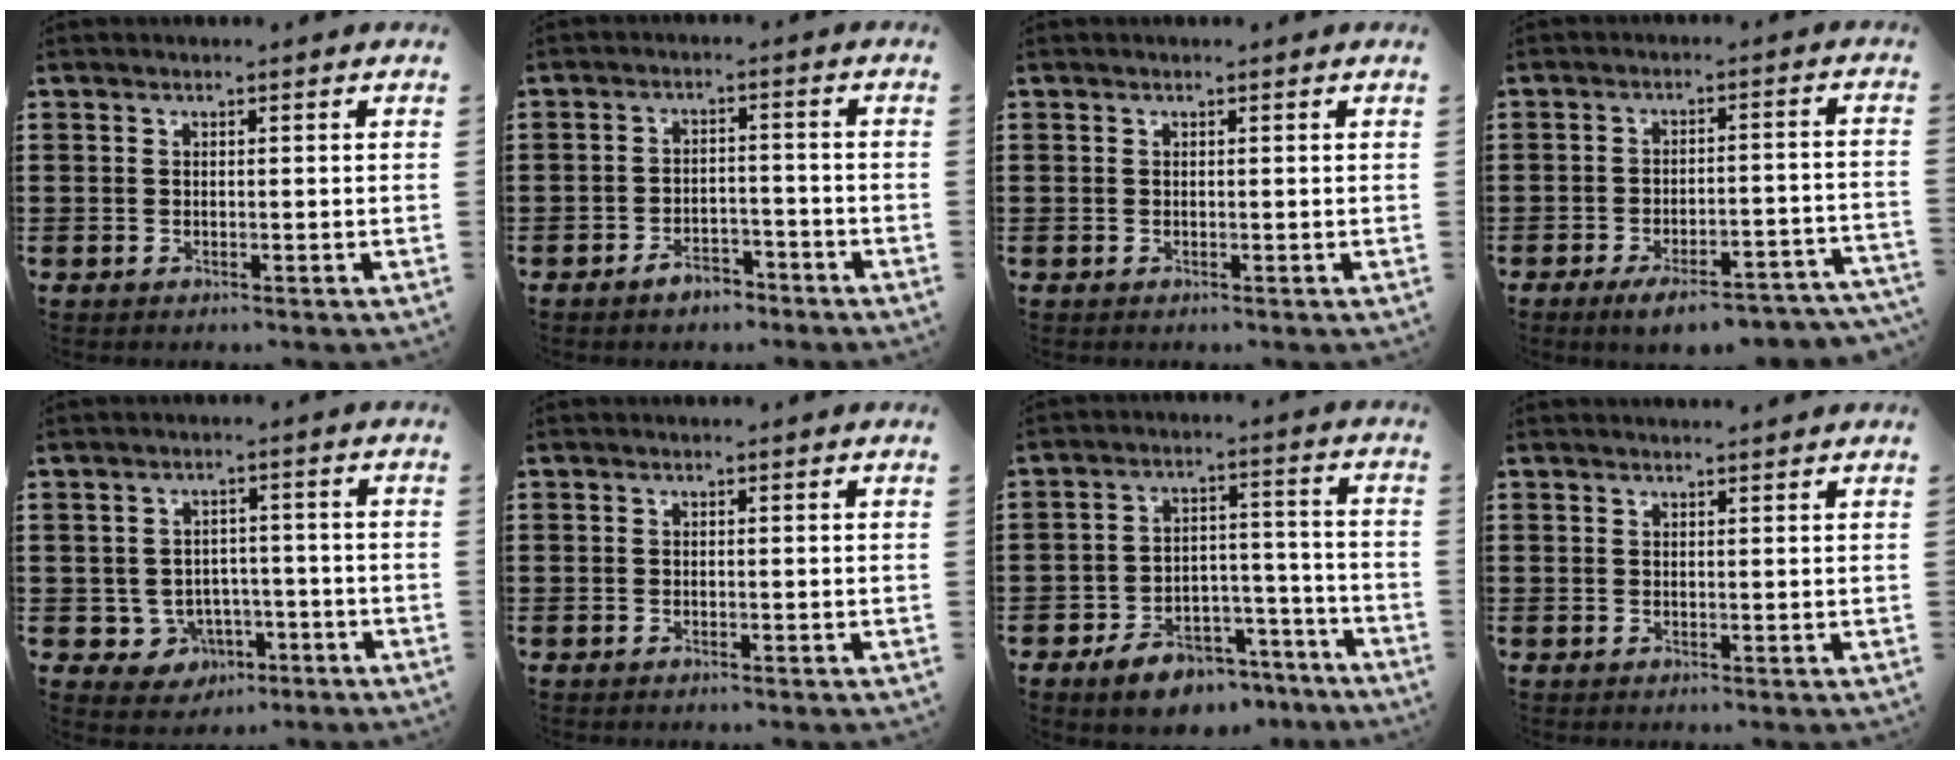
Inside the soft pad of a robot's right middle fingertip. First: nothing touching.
{"total": 3.4, "force": [-3.0, 1.2, 0.9], "torque": [-0.018, 0.010, -0.060]}
{"total": 0.0}
{"total": 6.1, "force": [-5.1, 0.7, 3.2], "torque": [-0.045, -0.002, -0.090]}
{"total": 3.8, "force": [-1.7, 3.2, 1.0], "torque": [-0.029, 0.009, -0.035]}
{"total": 0.0}
{"total": 7.1, "force": [-6.0, 2.9, 2.4], "torque": [-0.030, 0.035, -0.111]}
{"total": 0.8, "force": [0.8, -0.1, 0.1], "torque": [0.004, -0.005, 0.014]}